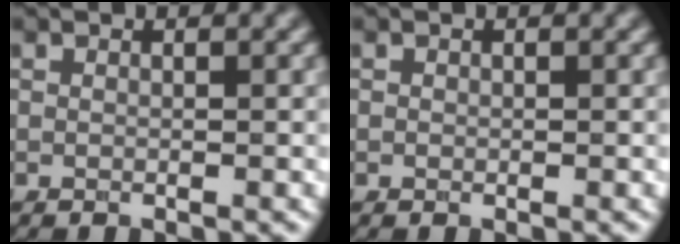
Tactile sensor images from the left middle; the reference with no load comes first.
{"total": 0.0}